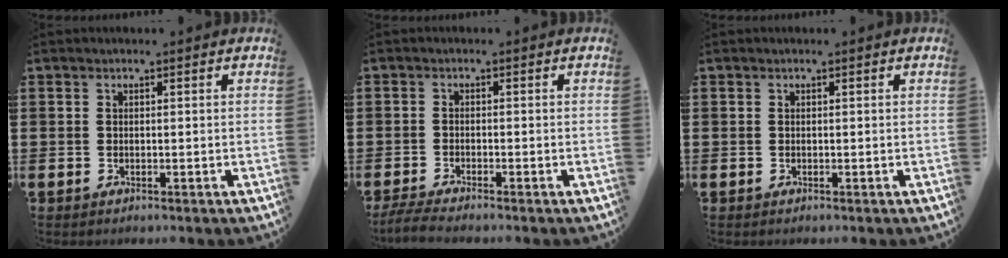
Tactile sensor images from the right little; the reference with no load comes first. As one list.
[{"total": 1.8, "force": [-1.5, 0.0, 1.0], "torque": [-0.024, -0.002, -0.031]}, {"total": 0.0}]